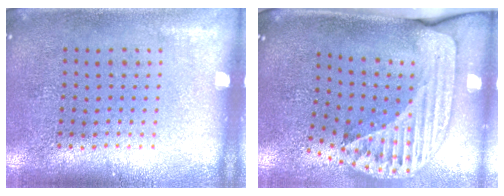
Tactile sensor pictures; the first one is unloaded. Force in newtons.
{"total": 2.6, "press": 1.8, "slide": 1.9}